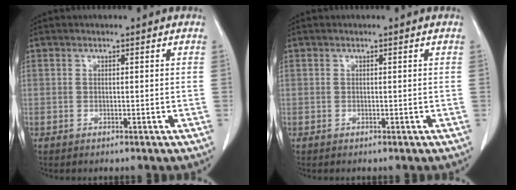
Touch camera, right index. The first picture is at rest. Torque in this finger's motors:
{"motor_torque": [0.00, 0.00, 0.00, 0.00]}